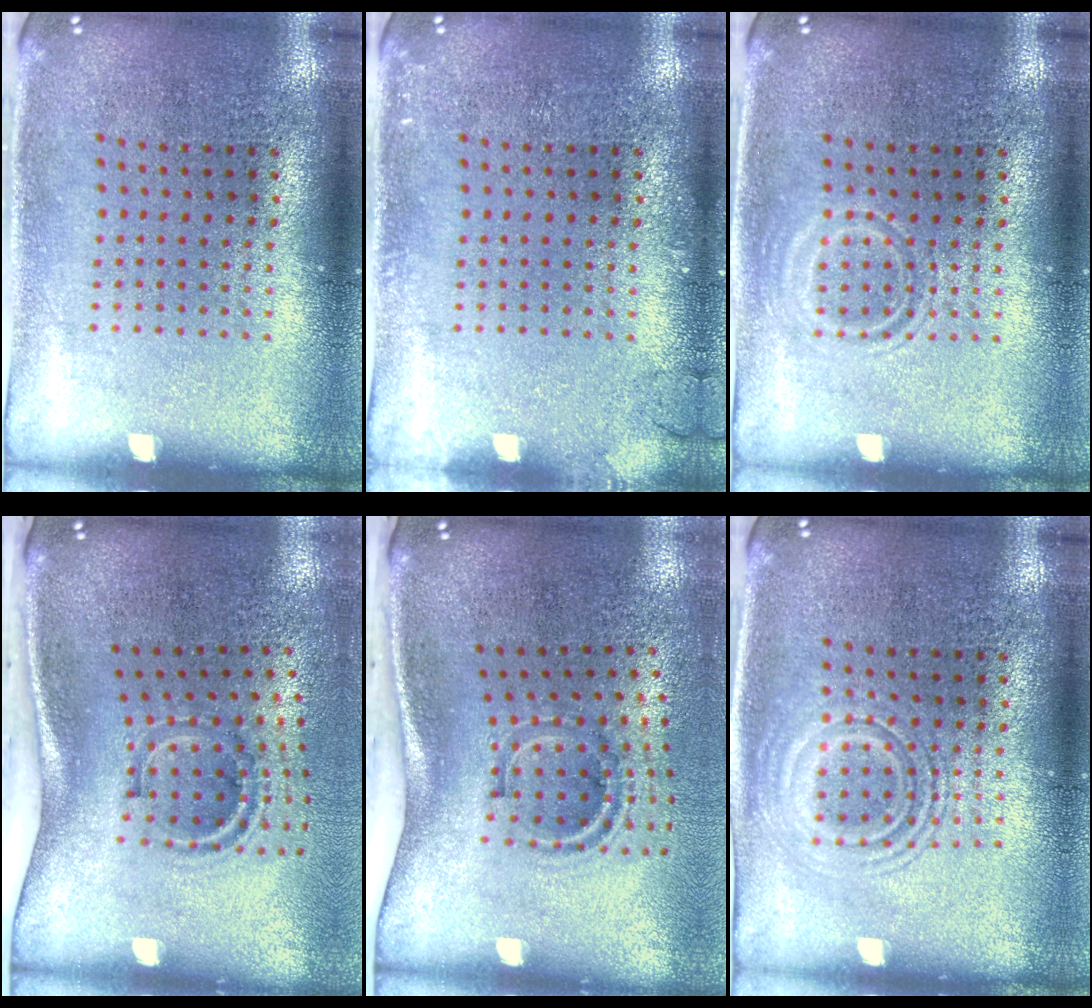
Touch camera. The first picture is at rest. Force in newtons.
{"total": 1.2, "press": 1.2, "slide": 0.2}
{"total": 1.5, "press": 1.5, "slide": 0.3}
{"total": 2.0, "press": 1.3, "slide": 1.6}
{"total": 2.0, "press": 1.2, "slide": 1.7}
{"total": 2.8, "press": 2.7, "slide": 0.4}